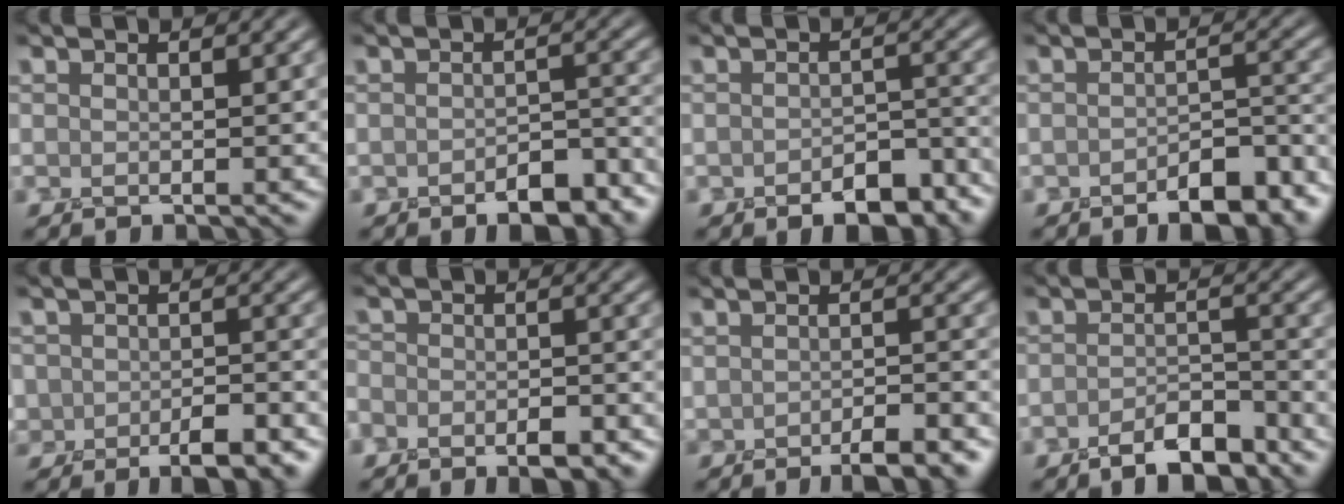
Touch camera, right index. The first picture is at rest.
{"total": 4.6, "force": [-2.9, 2.1, 2.9], "torque": [-0.039, -0.004, -0.034]}
{"total": 5.2, "force": [-3.2, 2.6, 3.2], "torque": [-0.041, -0.007, -0.039]}
{"total": 5.7, "force": [-3.6, 2.4, 3.7], "torque": [-0.047, 0.001, -0.048]}
{"total": 4.9, "force": [-2.5, 3.0, 3.0], "torque": [-0.033, -0.008, -0.040]}
{"total": 4.5, "force": [-2.9, 2.5, 2.4], "torque": [-0.029, 0.000, -0.051]}
{"total": 4.3, "force": [-2.7, 1.3, 3.1], "torque": [-0.045, -0.007, -0.036]}
{"total": 4.0, "force": [-2.8, 1.3, 2.5], "torque": [-0.037, 0.005, -0.050]}